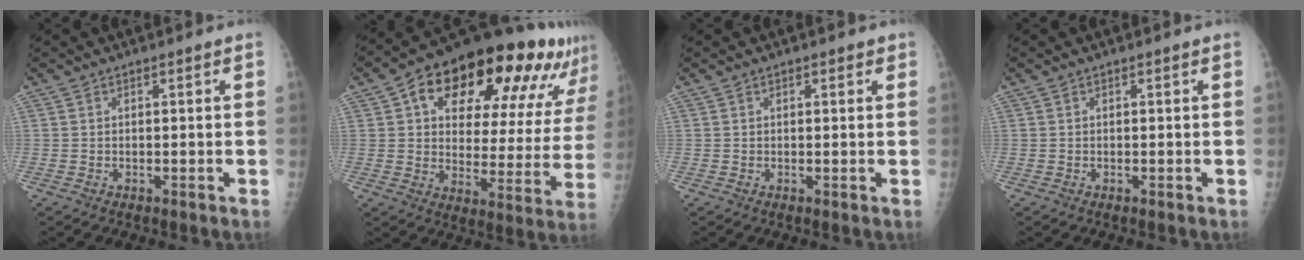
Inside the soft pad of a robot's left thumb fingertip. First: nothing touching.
{"total": 27.9, "force": [15.3, 12.4, 19.8], "torque": [-0.252, -0.007, 0.217]}
{"total": 1.2, "force": [0.6, 0.7, 0.8], "torque": [-0.004, 0.001, 0.004]}
{"total": 0.0}